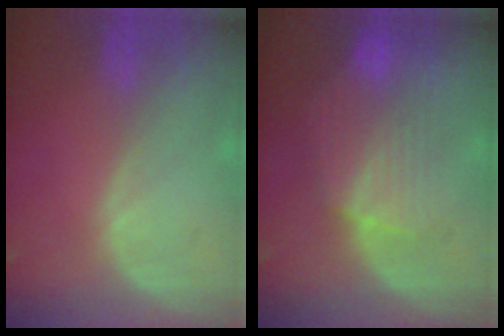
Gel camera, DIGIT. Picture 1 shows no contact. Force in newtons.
{"total": 8.9, "press": 8.0, "slide": 3.9}